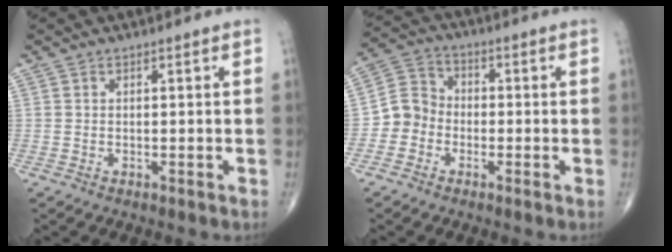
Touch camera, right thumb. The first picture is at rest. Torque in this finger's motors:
{"motor_torque": [-0.18, 0.19, -0.17, 0.03, 0.05]}